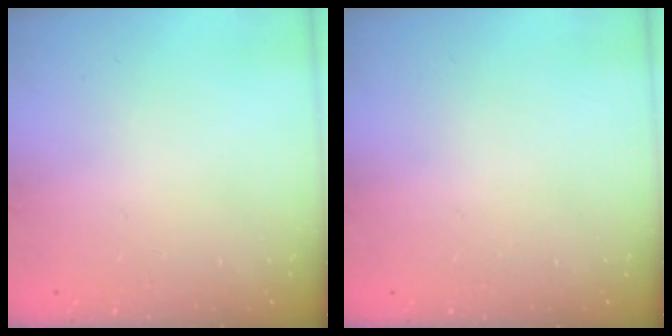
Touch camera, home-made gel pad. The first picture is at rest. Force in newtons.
{"total": 0.0}